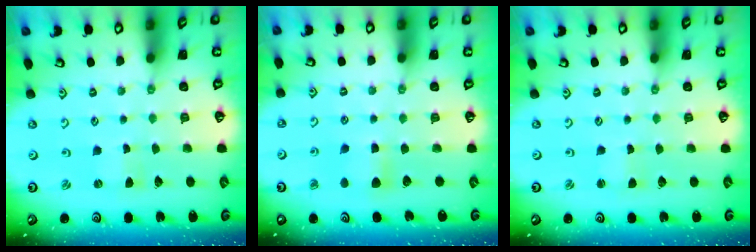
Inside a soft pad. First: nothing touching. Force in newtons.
{"total": 5.3, "press": 5.3, "slide": 0.8}
{"total": 1.4, "press": 1.4, "slide": 0.1}